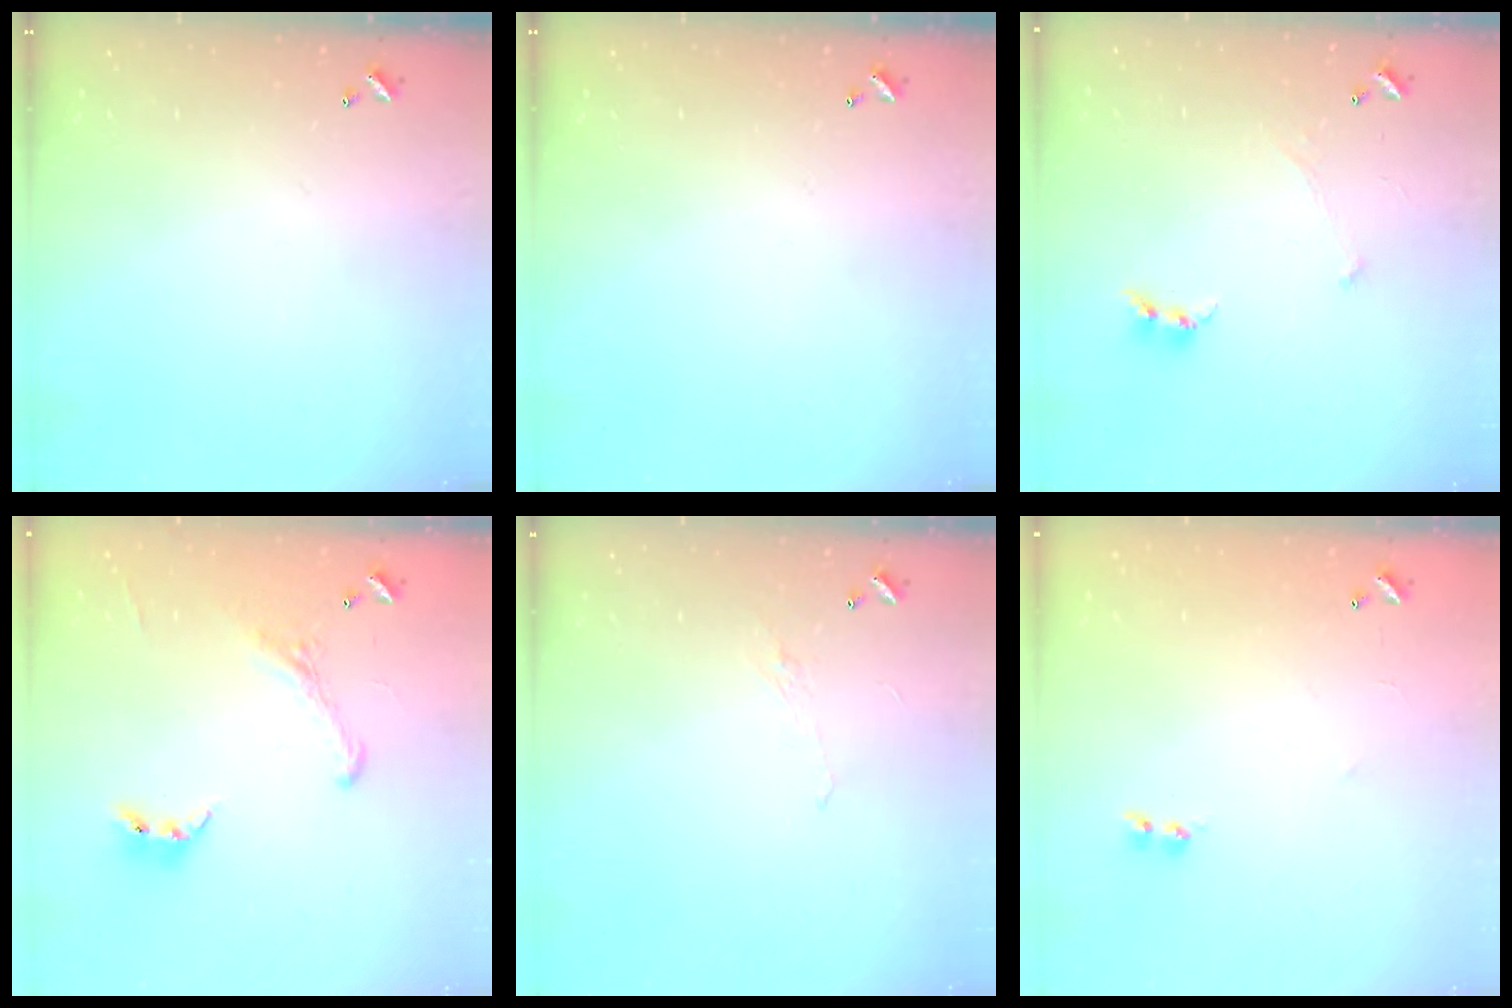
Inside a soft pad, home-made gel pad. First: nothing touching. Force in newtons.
{"total": 0.0}
{"total": 0.8, "press": 0.6, "slide": 0.5}
{"total": 1.9, "press": 1.6, "slide": 1.0}
{"total": 1.0, "press": 0.8, "slide": 0.6}
{"total": 7.6, "press": 7.6, "slide": 0.6}